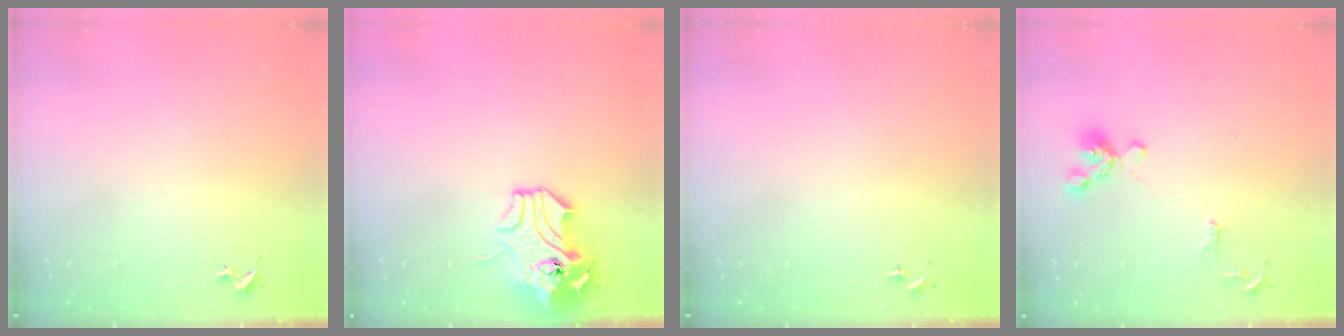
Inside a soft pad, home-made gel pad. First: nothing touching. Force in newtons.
{"total": 12.3, "press": 12.2, "slide": 2.0}
{"total": 0.0}
{"total": 12.9, "press": 12.9, "slide": 1.6}